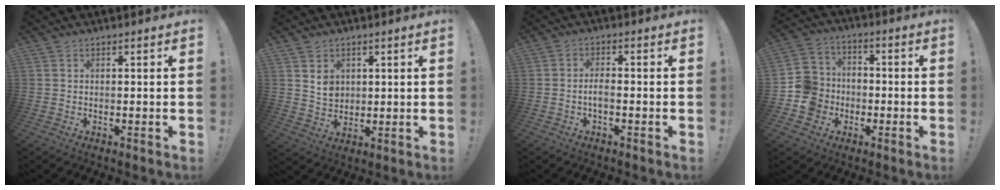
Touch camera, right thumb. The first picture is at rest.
{"total": 5.4, "force": [2.6, 4.4, 1.8], "torque": [-0.024, -0.013, 0.049]}
{"total": 2.9, "force": [-1.0, 0.9, 2.6], "torque": [-0.058, 0.000, -0.022]}
{"total": 11.9, "force": [-4.1, 10.5, 3.6], "torque": [-0.073, 0.044, -0.069]}